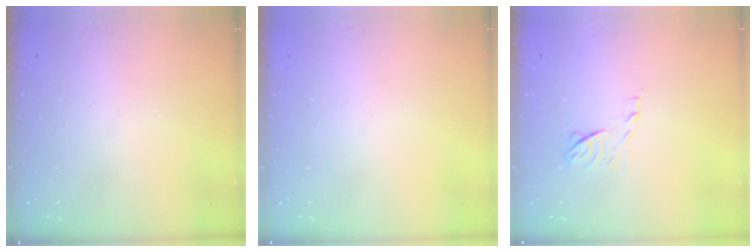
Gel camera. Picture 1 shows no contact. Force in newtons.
{"total": 0.0}
{"total": 7.6, "press": 7.6, "slide": 0.7}